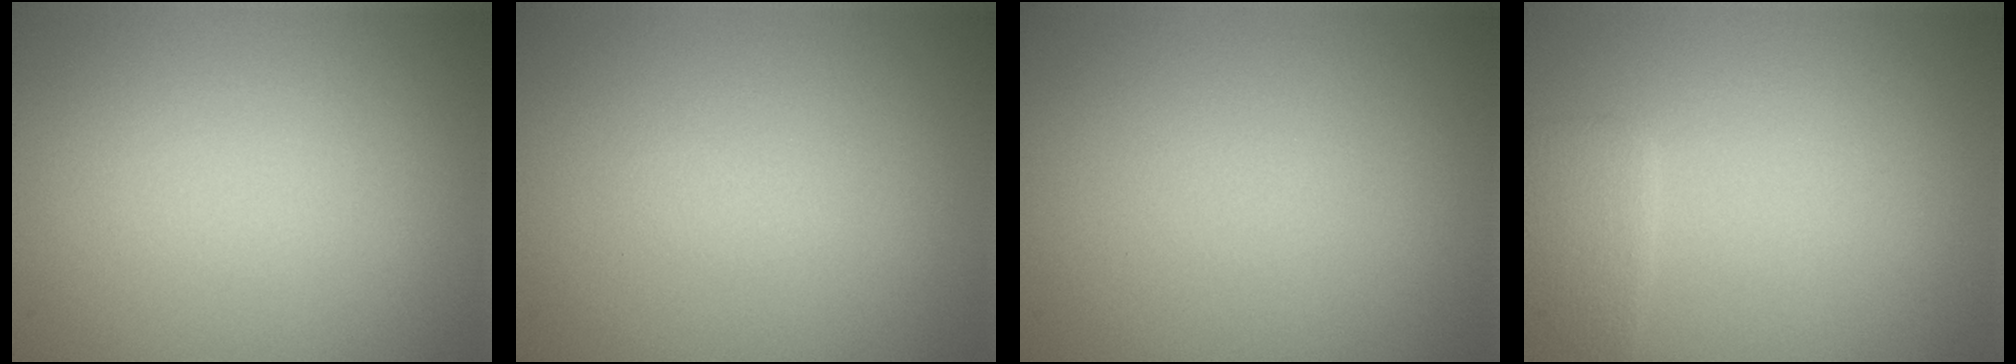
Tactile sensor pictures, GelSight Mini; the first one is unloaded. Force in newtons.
{"total": 0.5, "press": 0.5, "slide": 0.1}
{"total": 0.0}
{"total": 1.9, "press": 1.9, "slide": 0.1}